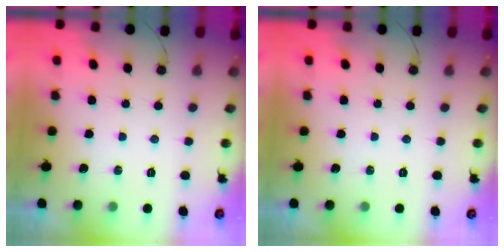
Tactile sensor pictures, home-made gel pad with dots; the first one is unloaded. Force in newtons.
{"total": 0.0}